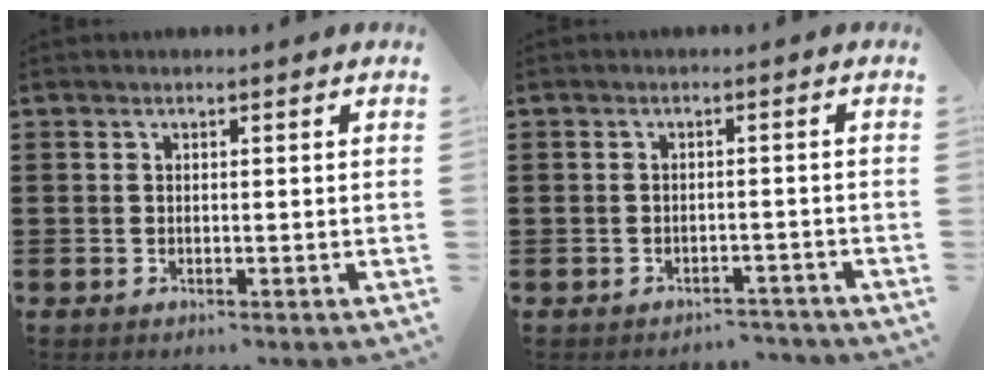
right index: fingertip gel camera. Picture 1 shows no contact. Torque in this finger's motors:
{"motor_torque": [-1.05, 1.09, -1.05, -0.21]}